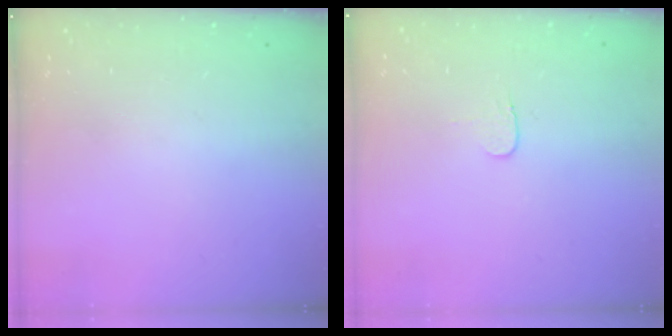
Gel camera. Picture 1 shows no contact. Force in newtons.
{"total": 3.7, "press": 3.7, "slide": 0.4}